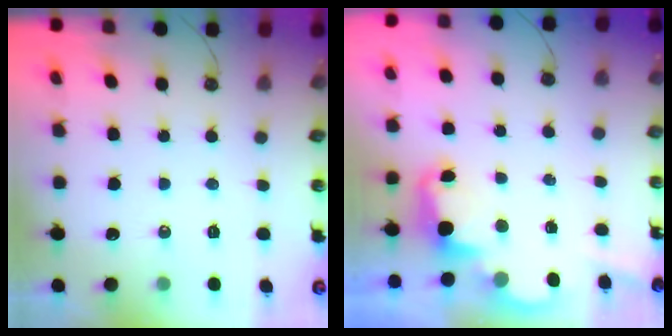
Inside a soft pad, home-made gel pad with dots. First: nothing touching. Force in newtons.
{"total": 2.5, "press": 2.4, "slide": 0.6}